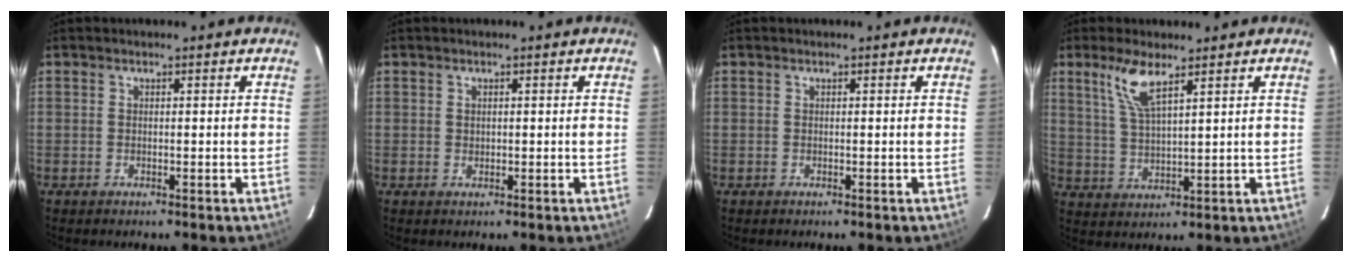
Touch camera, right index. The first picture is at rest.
{"total": 0.8, "force": [0.3, 0.6, 0.3], "torque": [-0.004, 0.003, 0.007]}
{"total": 0.0}
{"total": 6.8, "force": [4.3, 1.5, 5.0], "torque": [-0.107, 0.000, 0.093]}